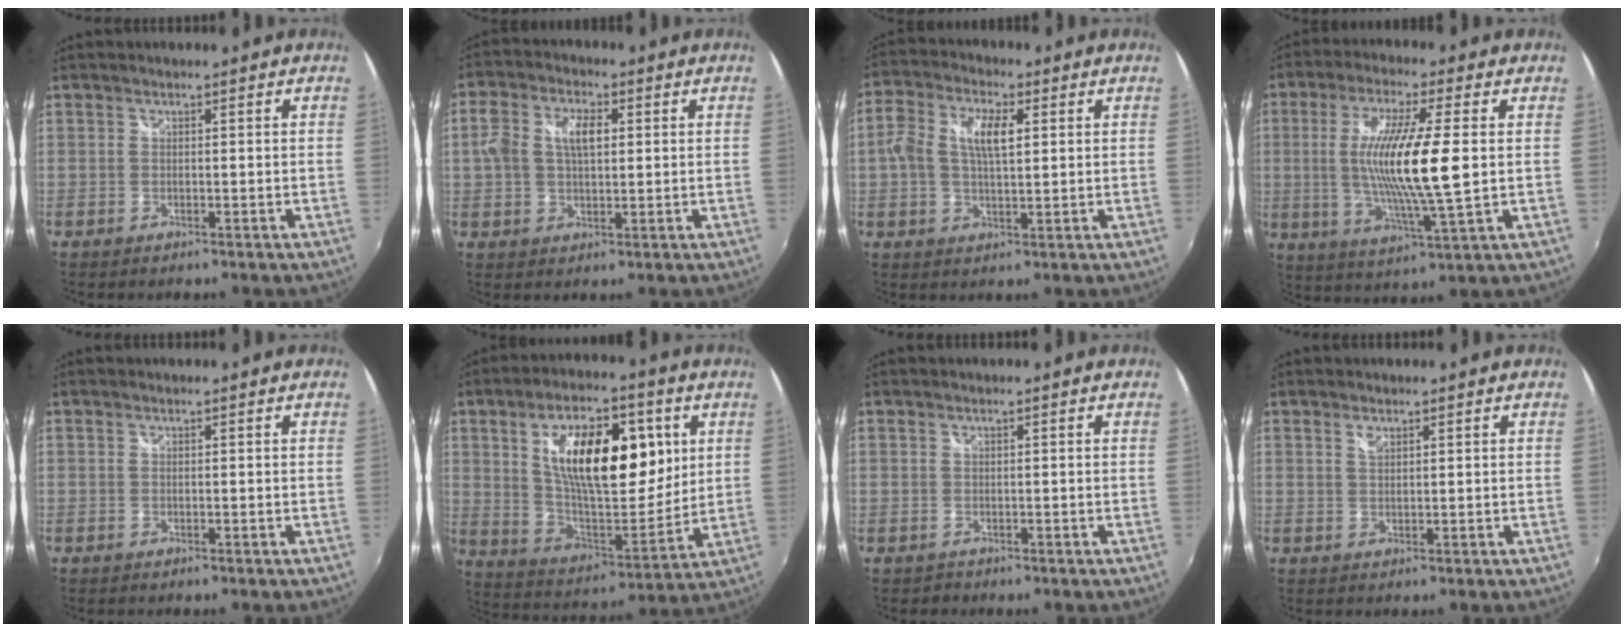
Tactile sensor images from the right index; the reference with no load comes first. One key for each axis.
{"total": 7.7, "fx": 1.3, "fy": 4.3, "fz": 6.2, "tx": -0.117, "ty": 0.019, "tz": 0.025}
{"total": 7.9, "fx": 1.4, "fy": 3.7, "fz": 6.9, "tx": -0.133, "ty": 0.018, "tz": 0.024}
{"total": 15.0, "fx": 0.7, "fy": 1.2, "fz": 15.0, "tx": -0.279, "ty": -0.013, "tz": 0.013}
{"total": 0.0}
{"total": 20.9, "fx": 6.0, "fy": 9.6, "fz": 17.6, "tx": -0.292, "ty": 0.000, "tz": 0.108}
{"total": 1.3, "fx": -0.4, "fy": 1.2, "fz": -0.1, "tx": -0.001, "ty": 0.002, "tz": -0.003}
{"total": 1.4, "fx": 0.9, "fy": 0.7, "fz": 0.8, "tx": -0.014, "ty": 0.002, "tz": 0.016}